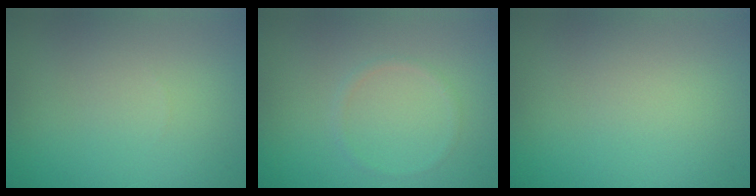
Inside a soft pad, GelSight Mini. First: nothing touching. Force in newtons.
{"total": 0.7, "press": 0.7, "slide": 0.1}
{"total": 0.0}